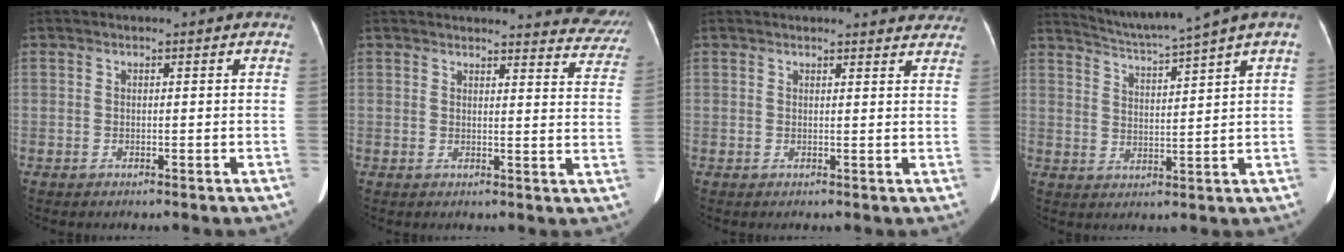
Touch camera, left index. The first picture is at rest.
{"total": 11.2, "force": [11.0, 1.5, 0.9], "torque": [0.023, -0.061, 0.087]}
{"total": 7.4, "force": [7.1, 1.5, 1.2], "torque": [0.009, -0.006, 0.052]}
{"total": 7.5, "force": [6.5, -2.1, 3.2], "torque": [-0.058, -0.003, 0.112]}